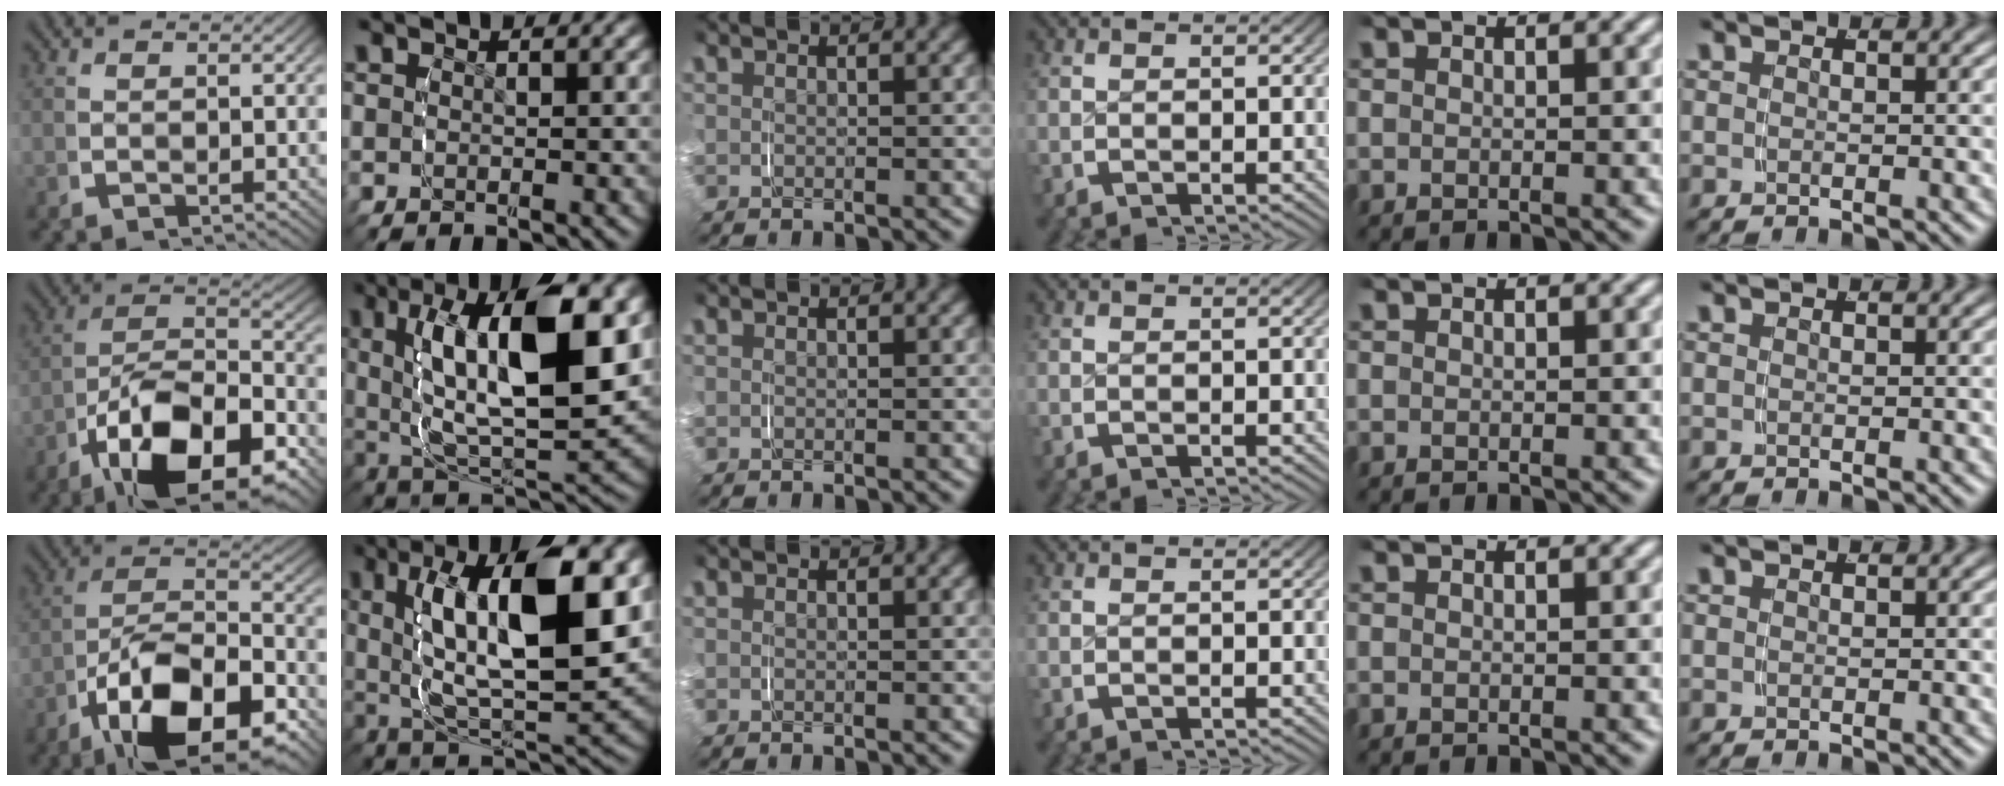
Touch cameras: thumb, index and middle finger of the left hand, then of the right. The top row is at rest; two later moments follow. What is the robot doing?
{"motion": "grasp_and_lifting", "object": "key"}